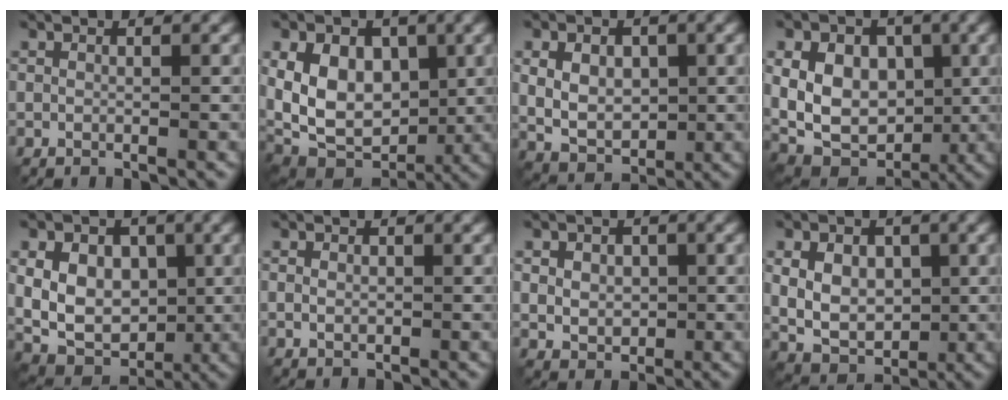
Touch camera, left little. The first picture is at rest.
{"total": 9.6, "force": [1.0, 7.0, 6.6], "torque": [-0.124, -0.009, 0.024]}
{"total": 5.1, "force": [0.4, 3.7, 3.6], "torque": [-0.063, -0.002, 0.011]}
{"total": 9.6, "force": [1.1, 7.2, 6.3], "torque": [-0.118, 0.004, 0.018]}
{"total": 8.6, "force": [0.9, 6.5, 5.5], "torque": [-0.102, 0.002, 0.014]}
{"total": 1.1, "force": [0.0, 0.8, 0.8], "torque": [-0.012, -0.001, 0.000]}
{"total": 3.8, "force": [0.4, 3.0, 2.2], "torque": [-0.037, 0.009, -0.002]}
{"total": 6.0, "force": [0.4, 4.4, 4.0], "torque": [-0.073, -0.003, 0.012]}